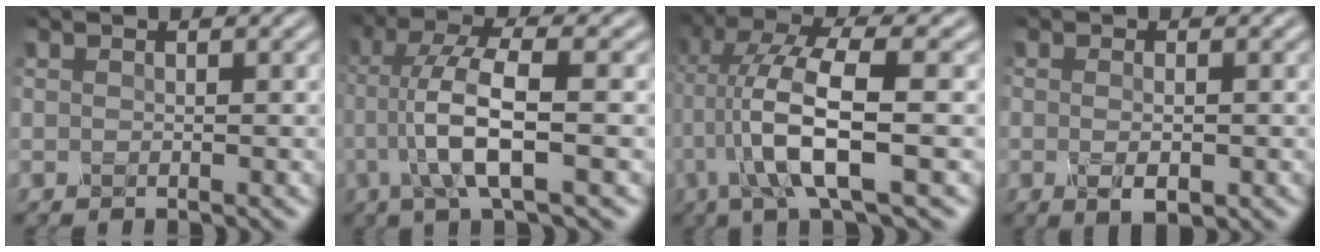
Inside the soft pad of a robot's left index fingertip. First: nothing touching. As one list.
[{"total": 6.6, "force": [-1.0, 1.6, 6.3], "torque": [-0.121, 0.003, -0.025]}, {"total": 8.1, "force": [-1.5, 1.8, 7.8], "torque": [-0.152, 0.012, -0.033]}, {"total": 1.9, "force": [-0.8, 0.7, 1.6], "torque": [-0.031, -0.008, -0.013]}]